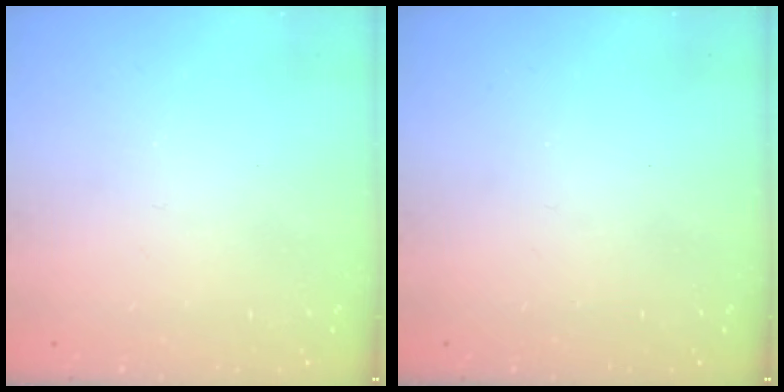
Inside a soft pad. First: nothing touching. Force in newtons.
{"total": 0.0}